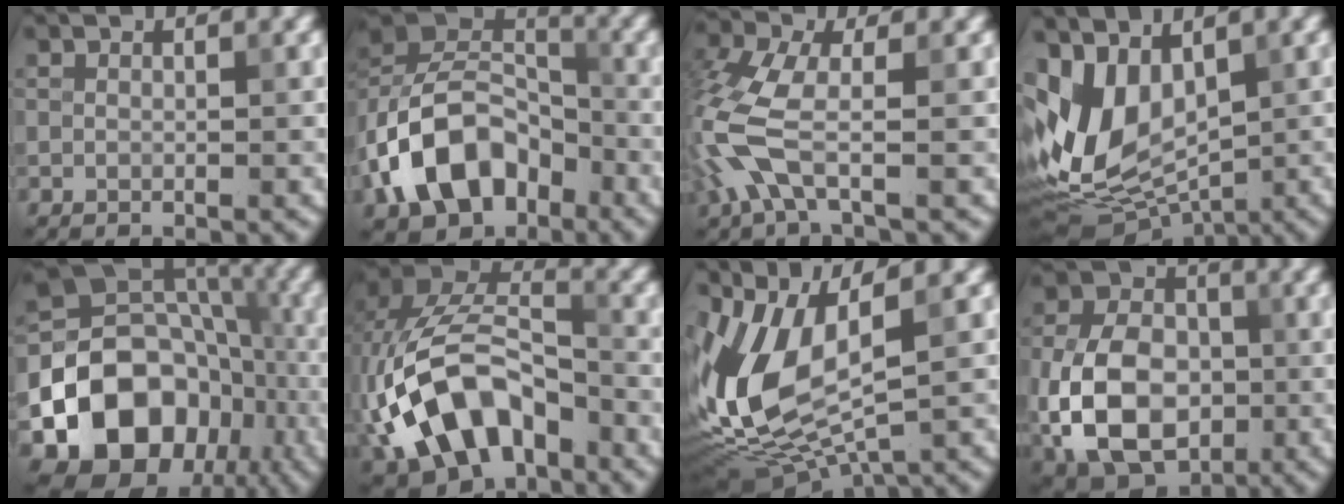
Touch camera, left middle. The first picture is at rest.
{"total": 10.9, "force": [-4.8, 7.1, 6.7], "torque": [-0.118, 0.012, -0.106]}
{"total": 5.4, "force": [-1.6, 2.1, 4.8], "torque": [-0.128, -0.001, -0.043]}
{"total": 7.8, "force": [0.9, 4.8, 6.0], "torque": [-0.127, -0.007, 0.017]}
{"total": 16.8, "force": [-6.4, 13.6, 7.5], "torque": [-0.130, -0.024, -0.129]}
{"total": 11.9, "force": [-4.4, 7.5, 8.2], "torque": [-0.154, 0.006, -0.081]}
{"total": 11.7, "force": [0.6, 5.6, 10.2], "torque": [-0.243, -0.011, 0.019]}
{"total": 11.1, "force": [-2.3, 7.7, 7.7], "torque": [-0.159, -0.007, -0.051]}